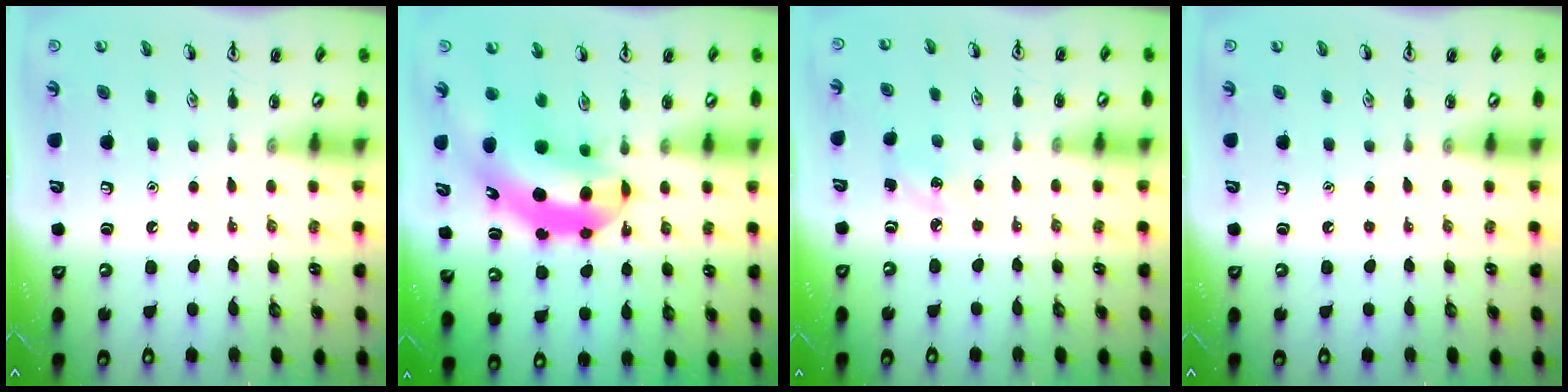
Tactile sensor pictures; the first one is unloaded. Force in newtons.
{"total": 10.1, "press": 9.6, "slide": 3.0}
{"total": 3.8, "press": 3.6, "slide": 1.3}
{"total": 0.0}